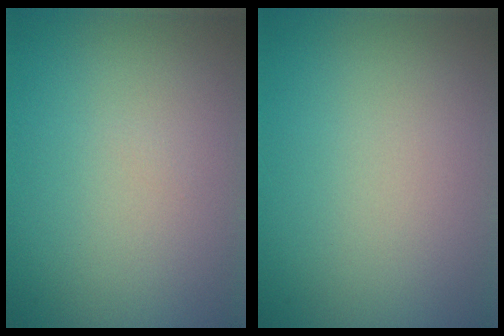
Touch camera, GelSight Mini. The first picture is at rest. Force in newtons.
{"total": 0.0}